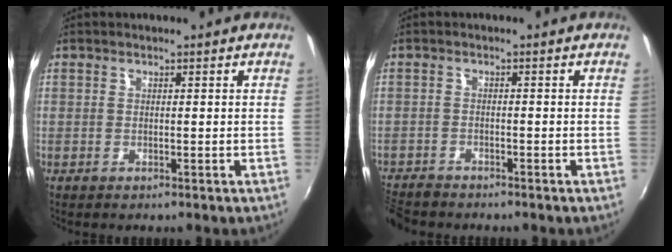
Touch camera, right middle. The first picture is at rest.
{"total": 5.8, "force": [-5.4, 1.6, 1.4], "torque": [-0.053, -0.022, -0.100]}